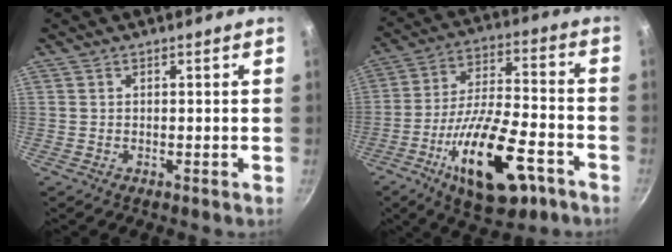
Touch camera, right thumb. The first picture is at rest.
{"total": 20.5, "force": [-9.4, 8.0, 16.3], "torque": [-0.267, 0.036, -0.154]}